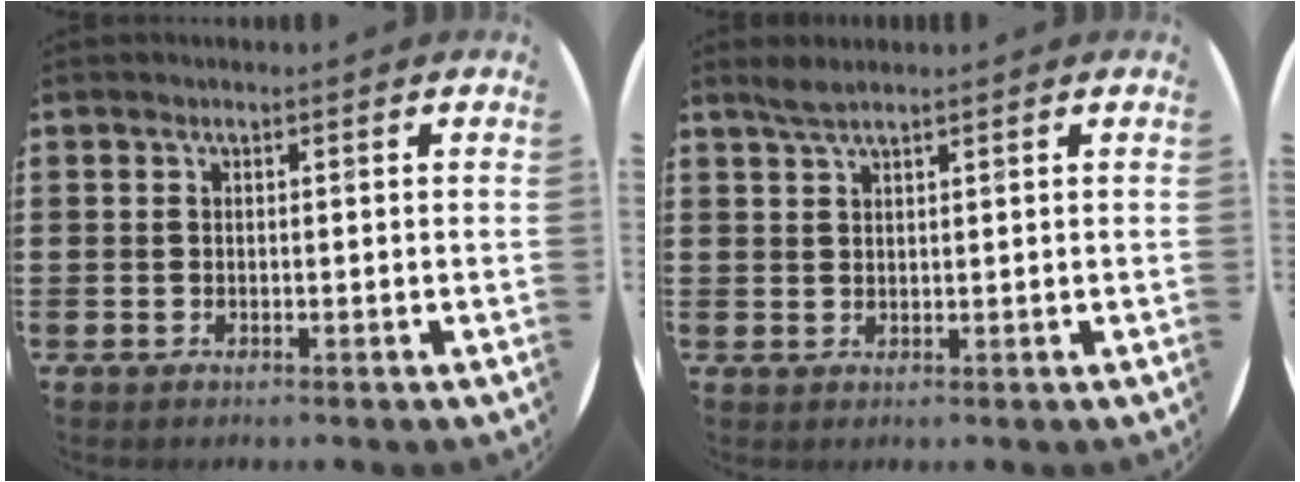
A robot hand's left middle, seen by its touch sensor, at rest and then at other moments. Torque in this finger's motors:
{"motor_torque": [0.46, -0.40, -0.03, 0.04]}